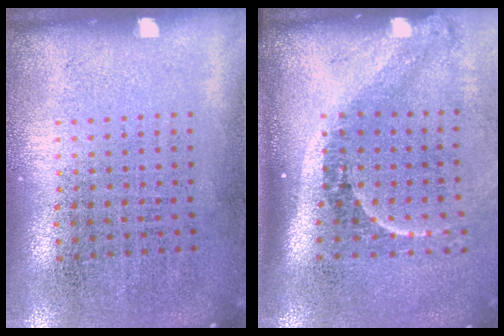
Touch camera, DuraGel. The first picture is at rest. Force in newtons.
{"total": 2.3, "press": 1.4, "slide": 1.8}